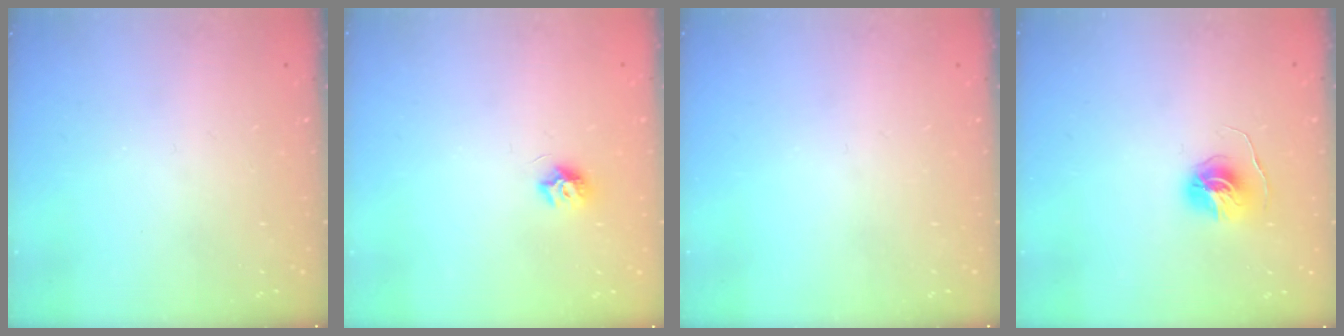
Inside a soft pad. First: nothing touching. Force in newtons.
{"total": 6.8, "press": 6.8, "slide": 0.5}
{"total": 0.0}
{"total": 6.0, "press": 6.0, "slide": 0.6}